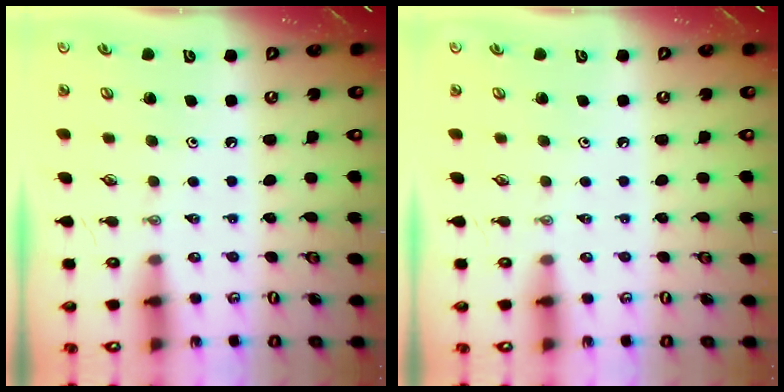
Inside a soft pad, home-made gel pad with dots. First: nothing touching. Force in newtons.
{"total": 0.0}